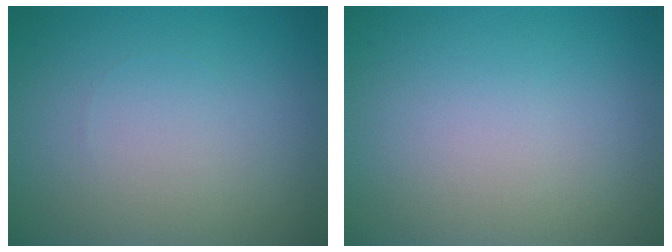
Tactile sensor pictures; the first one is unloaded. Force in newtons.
{"total": 0.0}